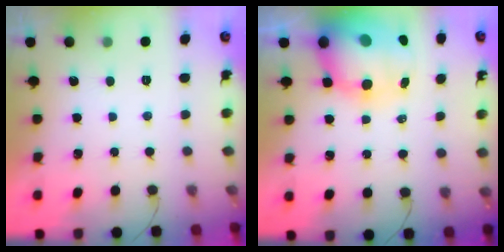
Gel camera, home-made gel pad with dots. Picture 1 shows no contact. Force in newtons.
{"total": 15.1, "press": 14.6, "slide": 3.7}